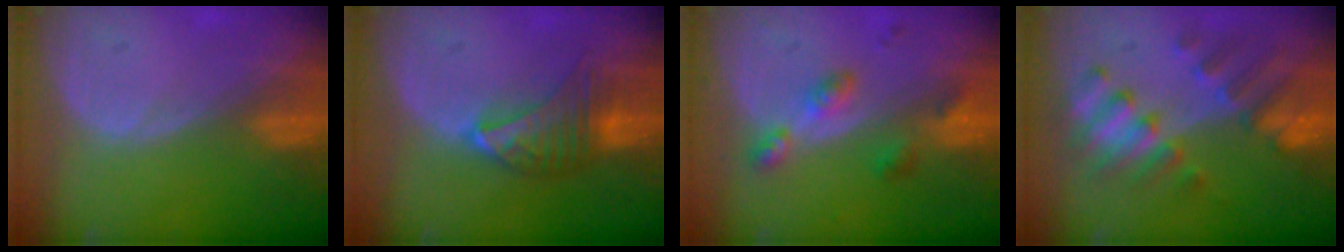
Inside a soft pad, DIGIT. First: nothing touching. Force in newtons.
{"total": 6.8, "press": 6.4, "slide": 2.3}
{"total": 4.7, "press": 4.7, "slide": 0.2}
{"total": 8.4, "press": 8.2, "slide": 2.1}